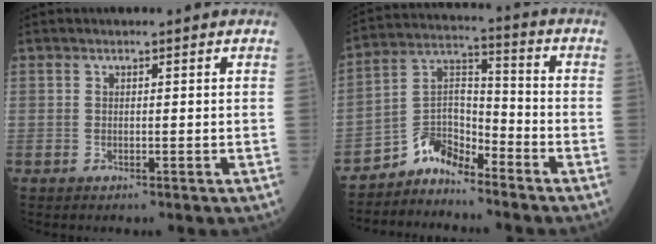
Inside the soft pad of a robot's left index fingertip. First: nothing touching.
{"total": 6.4, "force": [-5.9, 1.8, 1.4], "torque": [-0.023, 0.028, -0.117]}